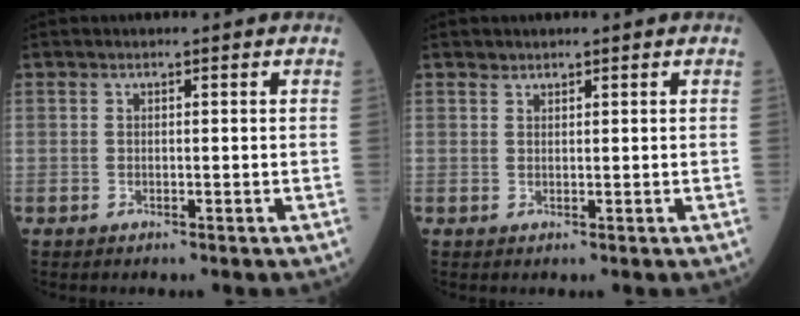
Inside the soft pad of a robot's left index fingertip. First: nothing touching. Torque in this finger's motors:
{"motor_torque": [0.02, 0.00, -0.01, 0.01]}